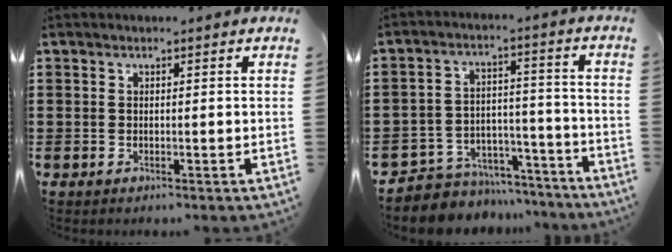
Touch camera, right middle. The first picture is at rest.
{"total": 5.9, "force": [-5.4, 2.2, -0.1], "torque": [-0.003, 0.021, -0.109]}